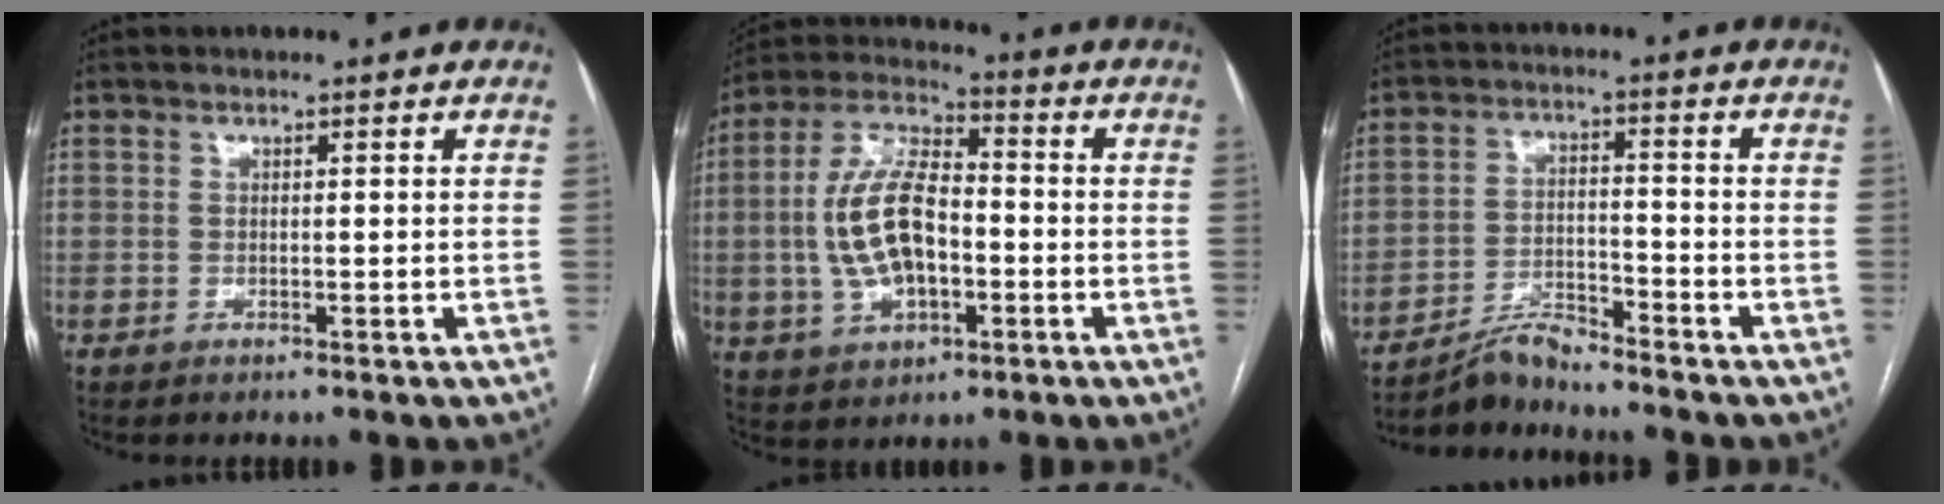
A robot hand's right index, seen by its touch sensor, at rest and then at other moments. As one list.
[{"total": 13.5, "force": [-1.6, 6.5, 11.7], "torque": [-0.251, 0.018, -0.027]}, {"total": 8.7, "force": [-8.2, -0.1, 3.2], "torque": [-0.065, -0.006, -0.153]}]